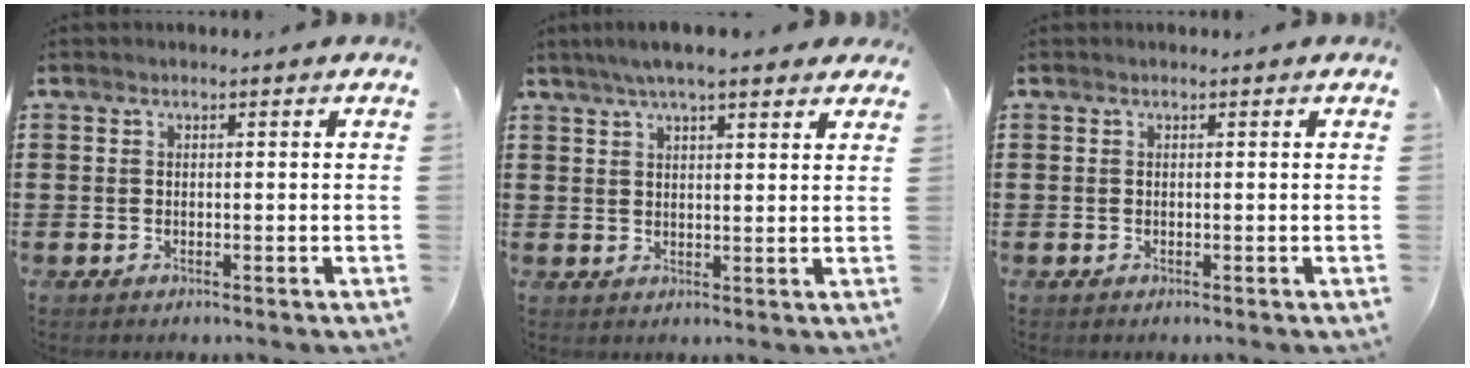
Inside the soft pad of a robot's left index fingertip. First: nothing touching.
{"total": 5.4, "force": [4.2, 0.7, 3.2], "torque": [-0.071, 0.000, 0.075]}
{"total": 0.0}